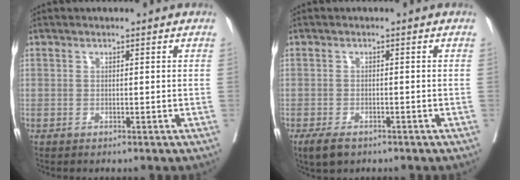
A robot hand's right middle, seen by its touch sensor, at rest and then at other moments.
{"total": 3.6, "force": [-2.5, 1.6, 2.0], "torque": [-0.039, -0.007, -0.038]}